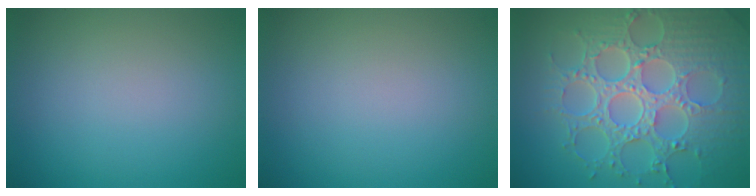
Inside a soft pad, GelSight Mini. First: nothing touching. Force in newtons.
{"total": 0.0}
{"total": 8.8, "press": 6.5, "slide": 5.8}